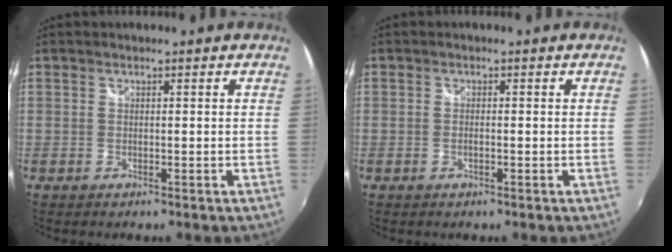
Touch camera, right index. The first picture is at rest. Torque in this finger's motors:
{"motor_torque": [-0.08, 0.00, 0.11, 0.00]}